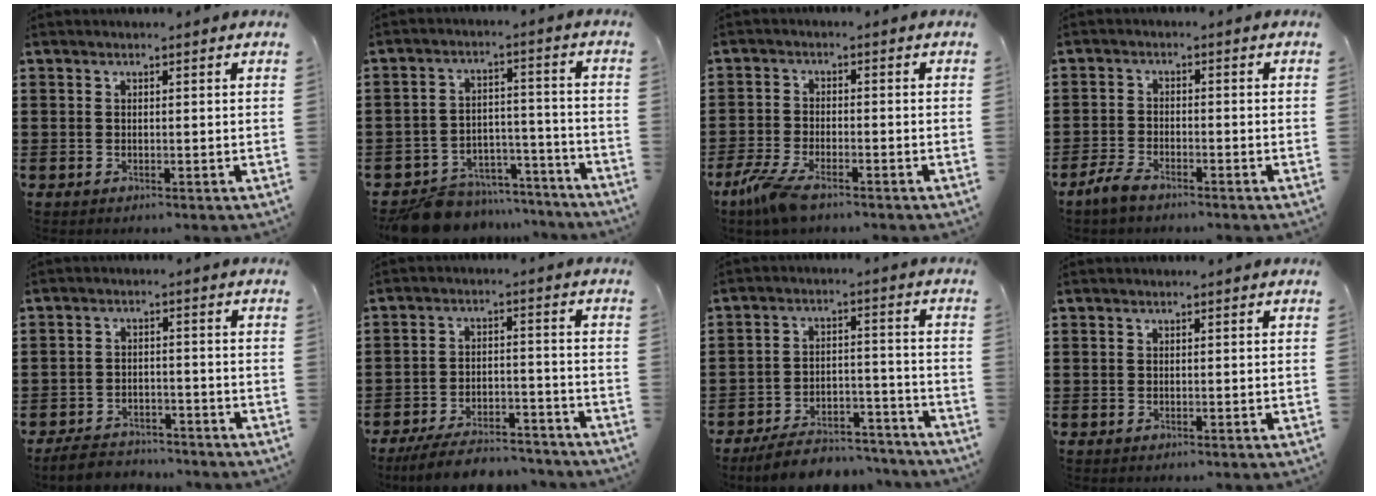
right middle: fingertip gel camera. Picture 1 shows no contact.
{"total": 9.5, "force": [-9.0, 2.6, 1.7], "torque": [-0.031, 0.035, -0.174]}
{"total": 5.2, "force": [-3.6, 1.5, 3.5], "torque": [-0.097, -0.012, -0.075]}
{"total": 3.1, "force": [-2.6, 0.9, 1.5], "torque": [-0.048, 0.000, -0.057]}
{"total": 3.7, "force": [-3.6, 0.8, 0.1], "torque": [-0.014, 0.004, -0.079]}
{"total": 6.9, "force": [-6.4, 1.2, 2.1], "torque": [-0.039, 0.010, -0.124]}
{"total": 7.1, "force": [-6.7, 1.6, 1.5], "torque": [-0.020, 0.021, -0.128]}
{"total": 0.0}